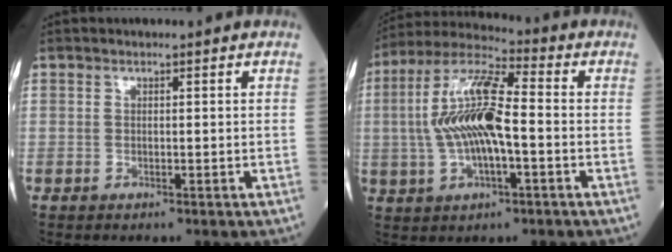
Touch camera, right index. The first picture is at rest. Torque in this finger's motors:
{"motor_torque": [1.37, 0.77, 0.38, 0.21]}